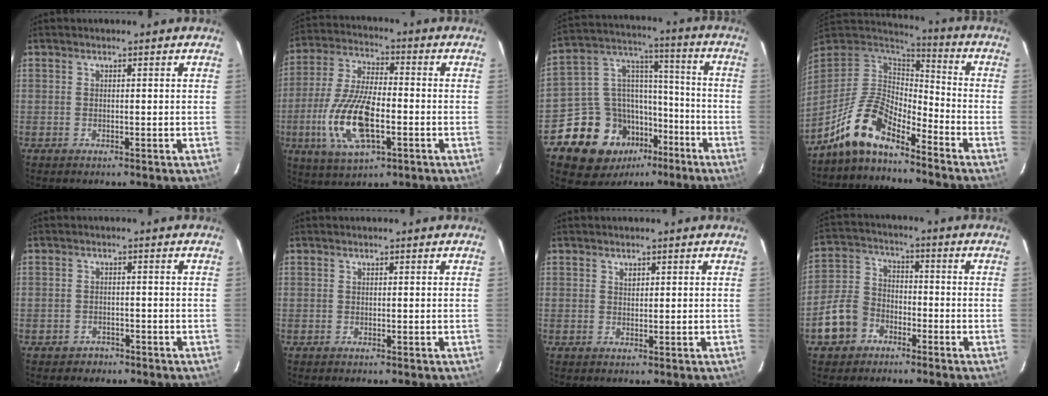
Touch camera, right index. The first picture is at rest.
{"total": 15.5, "force": [-4.4, 6.2, 13.5], "torque": [-0.289, -0.007, -0.080]}
{"total": 17.5, "force": [-10.0, 12.9, 6.3], "torque": [-0.144, 0.050, -0.150]}
{"total": 12.5, "force": [-9.7, 4.1, 6.7], "torque": [-0.141, 0.009, -0.195]}
{"total": 3.1, "force": [-2.2, 2.2, 0.1], "torque": [-0.009, 0.009, -0.031]}
{"total": 0.0}
{"total": 0.9, "force": [0.6, 0.5, 0.3], "torque": [-0.001, 0.003, 0.014]}
{"total": 9.4, "force": [-5.2, 7.1, 3.3], "torque": [-0.090, 0.029, -0.092]}